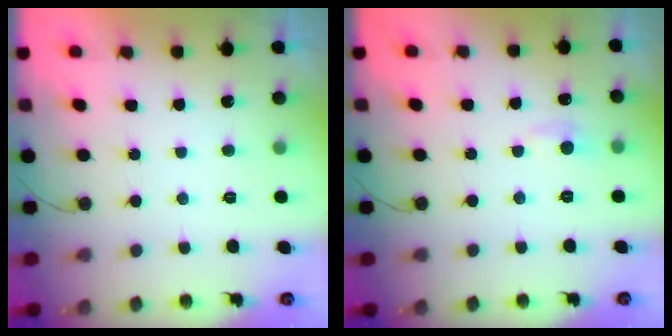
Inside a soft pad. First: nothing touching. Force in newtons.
{"total": 5.0, "press": 5.0, "slide": 0.7}